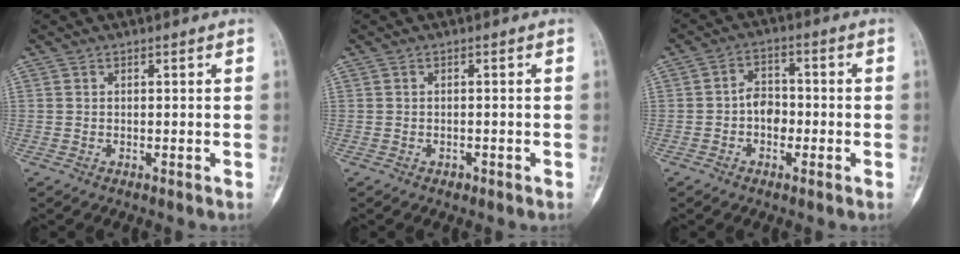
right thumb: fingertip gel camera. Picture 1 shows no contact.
{"total": 0.8, "force": [-0.6, 0.5, 0.3], "torque": [-0.001, 0.001, -0.009]}
{"total": 4.9, "force": [-1.2, 3.5, 3.3], "torque": [-0.030, 0.018, -0.029]}